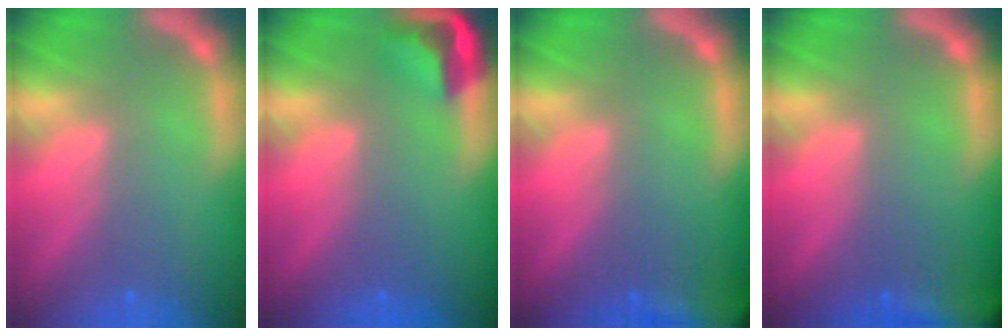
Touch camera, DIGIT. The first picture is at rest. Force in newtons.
{"total": 3.5}
{"total": 8.5}
{"total": 8.0}